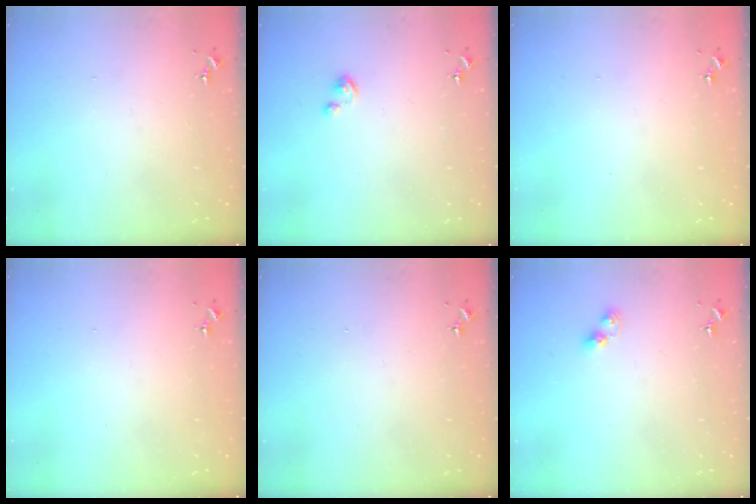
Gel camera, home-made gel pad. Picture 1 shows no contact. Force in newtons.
{"total": 2.8, "press": 2.8, "slide": 0.2}
{"total": 0.0}
{"total": 0.0}
{"total": 0.0}
{"total": 5.9, "press": 5.9, "slide": 0.5}